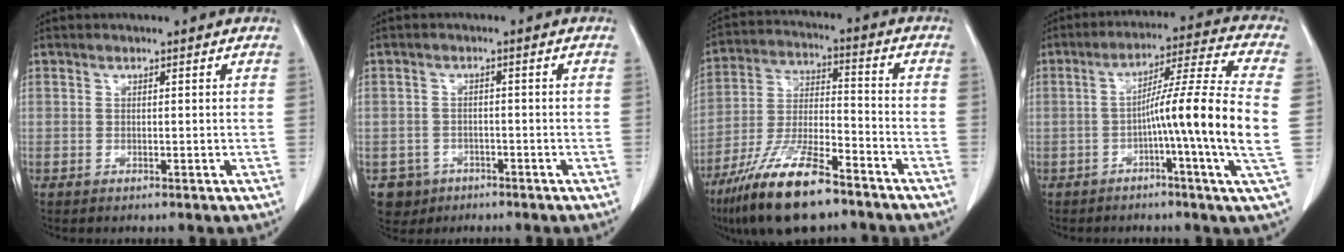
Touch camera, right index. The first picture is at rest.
{"total": 4.3, "force": [-2.3, 3.6, -0.1], "torque": [0.001, 0.009, -0.037]}
{"total": 15.3, "force": [-10.8, 3.4, 10.3], "torque": [-0.211, -0.020, -0.198]}
{"total": 14.6, "force": [-2.1, -2.0, 14.3], "torque": [-0.221, 0.004, -0.046]}